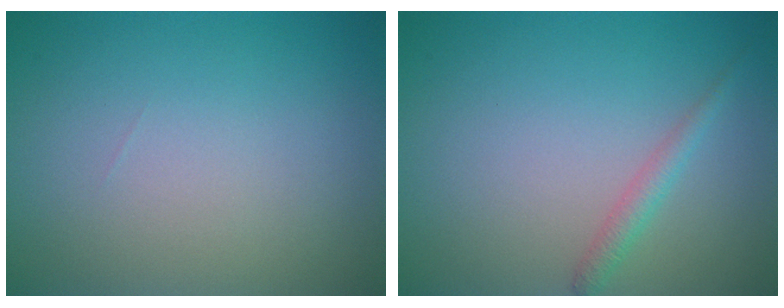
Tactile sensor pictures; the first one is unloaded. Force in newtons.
{"total": 1.4, "press": 1.4, "slide": 0.0}